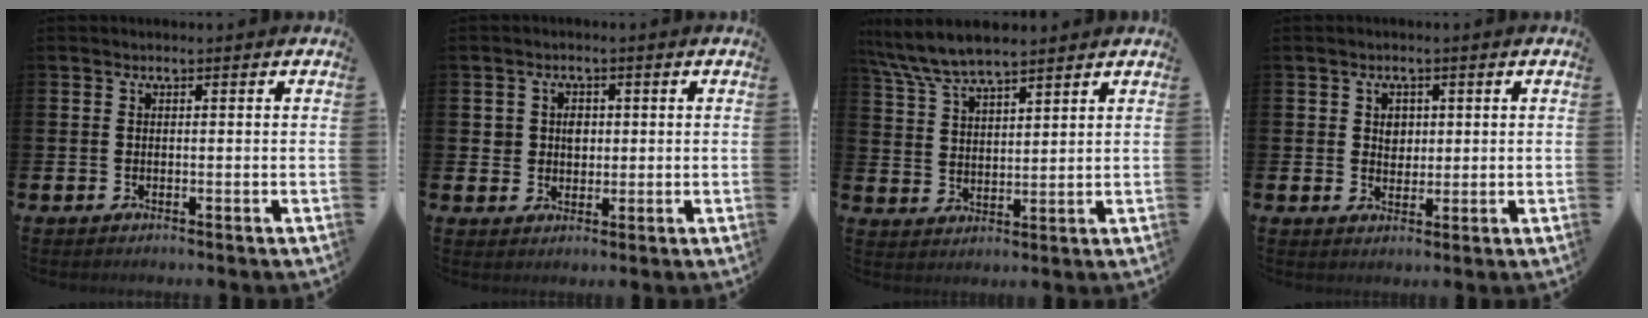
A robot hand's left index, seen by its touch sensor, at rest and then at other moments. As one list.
[{"total": 2.6, "force": [0.6, 2.3, 0.9], "torque": [-0.009, 0.004, 0.005]}, {"total": 7.3, "force": [6.8, 1.3, 2.3], "torque": [-0.074, -0.020, 0.126]}, {"total": 2.2, "force": [1.0, 1.8, 0.9], "torque": [-0.003, 0.003, 0.014]}]